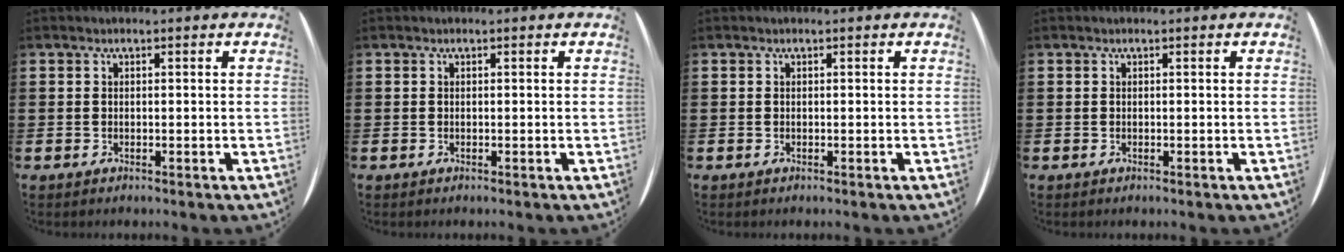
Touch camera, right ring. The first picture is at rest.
{"total": 0.0}
{"total": 0.0}
{"total": 0.0}